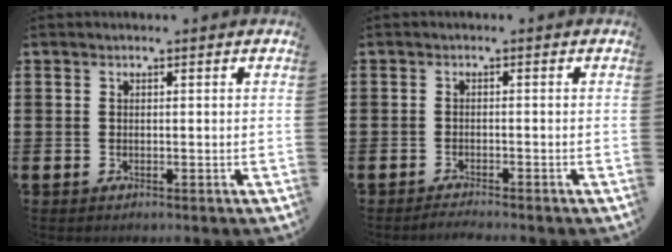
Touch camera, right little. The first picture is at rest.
{"total": 1.1, "force": [-1.1, -0.1, 0.2], "torque": [-0.005, -0.001, -0.021]}